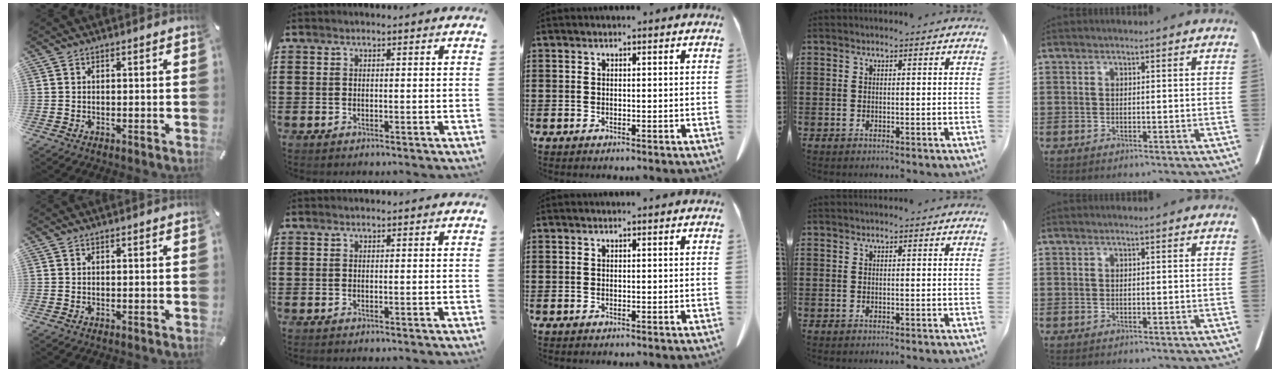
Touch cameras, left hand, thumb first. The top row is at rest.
{}